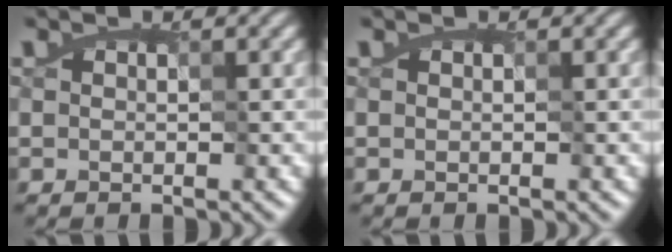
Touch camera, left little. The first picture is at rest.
{"total": 0.0}